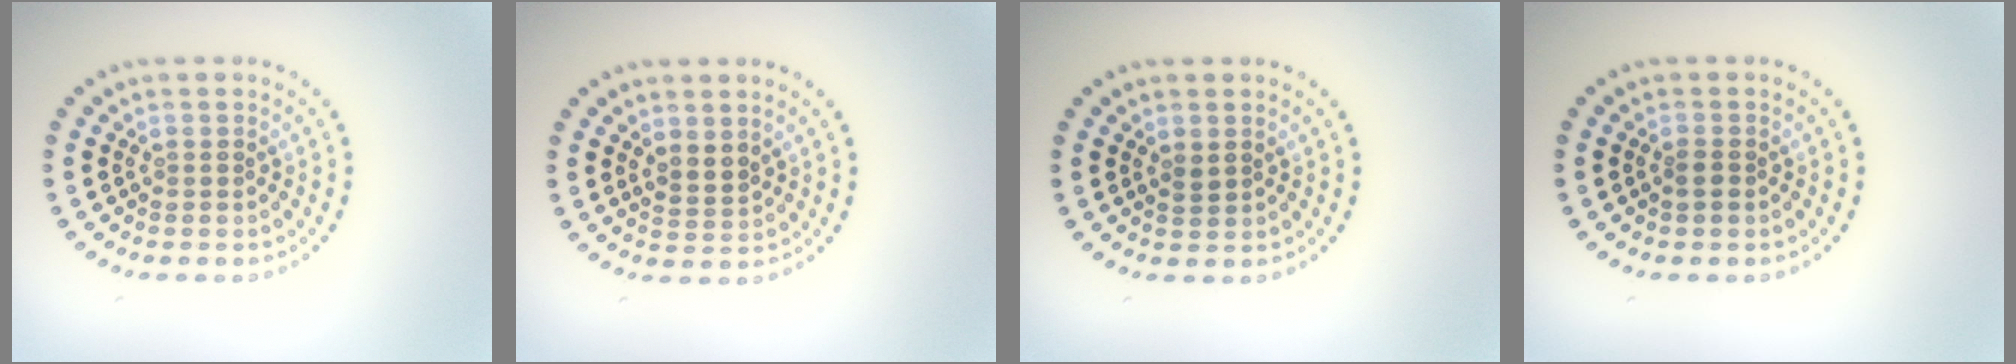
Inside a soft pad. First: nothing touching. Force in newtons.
{"total": 1.8, "press": 1.5, "slide": 1.1}
{"total": 0.8, "press": 0.8, "slide": 0.3}
{"total": 0.9, "press": 0.8, "slide": 0.3}